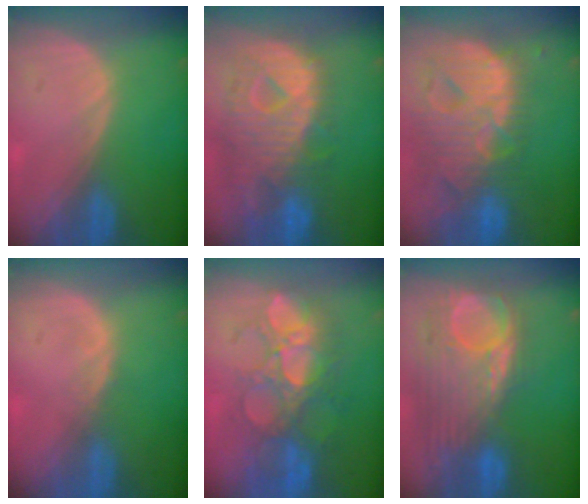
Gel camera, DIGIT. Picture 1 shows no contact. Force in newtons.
{"total": 12.5, "press": 10.8, "slide": 6.4}
{"total": 13.8, "press": 11.7, "slide": 7.2}
{"total": 0.9, "press": 0.9, "slide": 0.2}
{"total": 10.0, "press": 9.3, "slide": 3.6}
{"total": 12.2, "press": 10.4, "slide": 6.3}